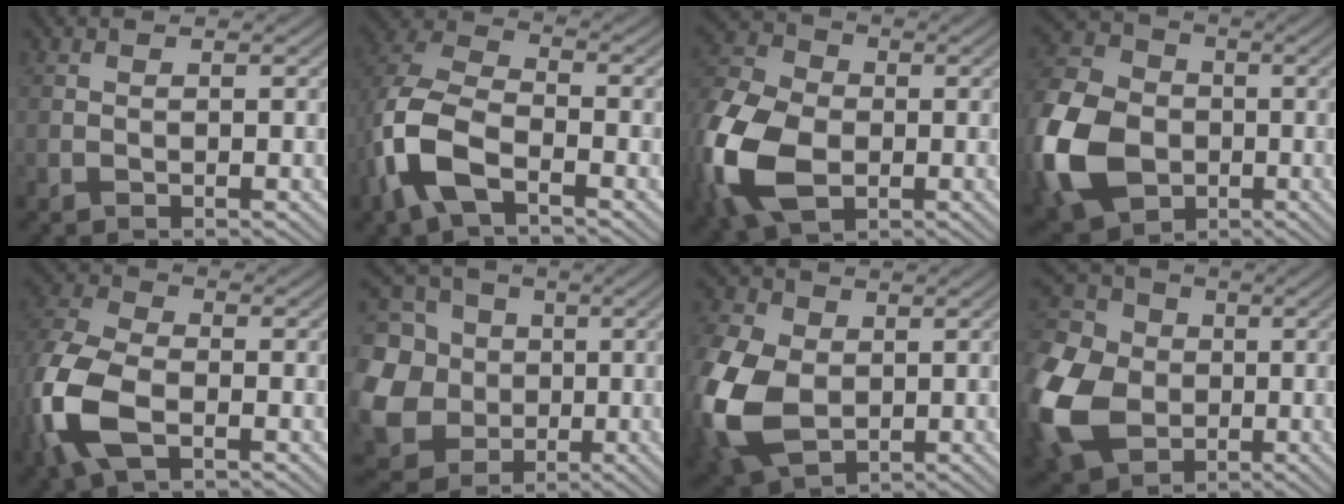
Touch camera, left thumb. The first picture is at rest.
{"total": 9.8, "force": [-4.3, 5.1, 7.2], "torque": [-0.174, -0.001, -0.101]}
{"total": 15.8, "force": [-4.0, 10.7, 10.9], "torque": [-0.293, -0.029, -0.084]}
{"total": 16.4, "force": [-4.0, 12.6, 9.7], "torque": [-0.281, -0.024, -0.088]}
{"total": 11.6, "force": [-3.8, 6.8, 8.6], "torque": [-0.248, -0.012, -0.083]}
{"total": 13.2, "force": [0.1, 11.9, 5.8], "torque": [-0.220, -0.016, -0.018]}
{"total": 13.3, "force": [-1.1, 9.4, 9.3], "torque": [-0.275, -0.017, -0.024]}
{"total": 16.0, "force": [-2.8, 12.5, 9.5], "torque": [-0.290, -0.015, -0.066]}